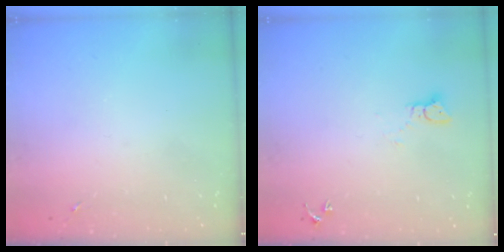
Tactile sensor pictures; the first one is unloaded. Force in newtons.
{"total": 3.3, "press": 3.3, "slide": 0.1}